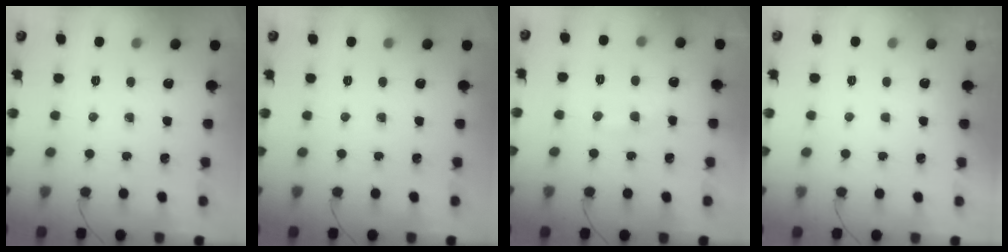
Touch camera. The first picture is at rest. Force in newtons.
{"total": 0.0}
{"total": 9.2, "press": 9.1, "slide": 1.5}
{"total": 2.9, "press": 2.9, "slide": 0.1}